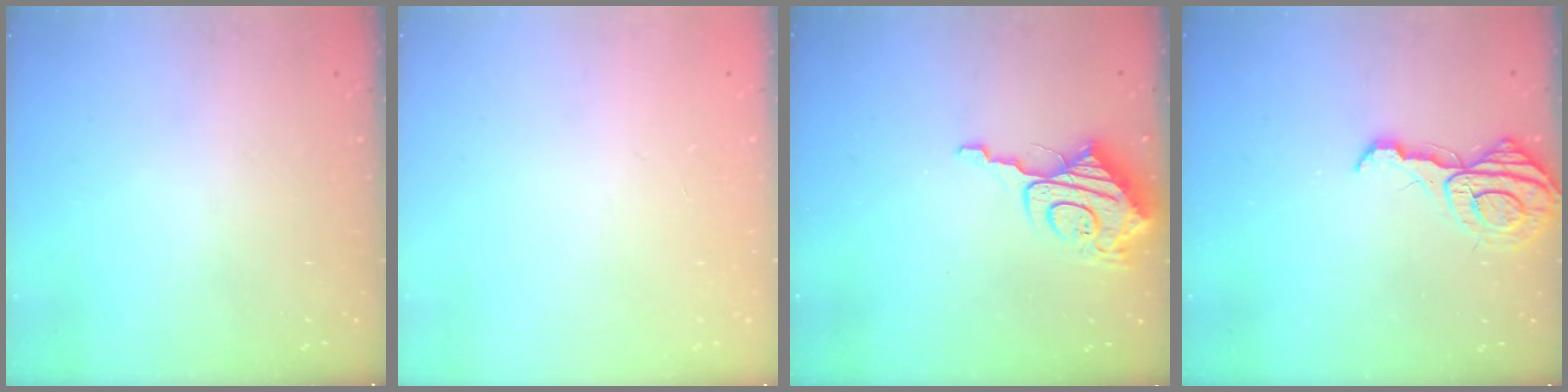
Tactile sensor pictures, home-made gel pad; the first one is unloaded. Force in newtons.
{"total": 0.0}
{"total": 11.1, "press": 11.0, "slide": 1.1}
{"total": 11.1, "press": 11.1, "slide": 1.2}